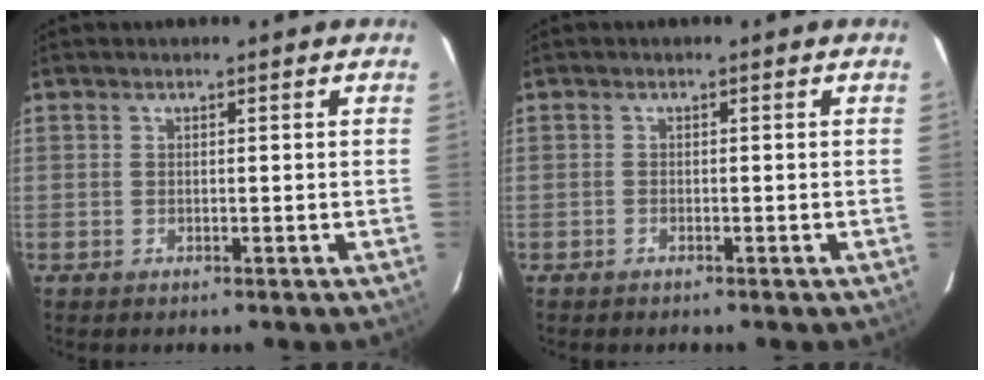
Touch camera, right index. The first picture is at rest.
{"total": 0.7, "force": [-0.6, 0.4, 0.0], "torque": [-0.003, 0.003, -0.011]}